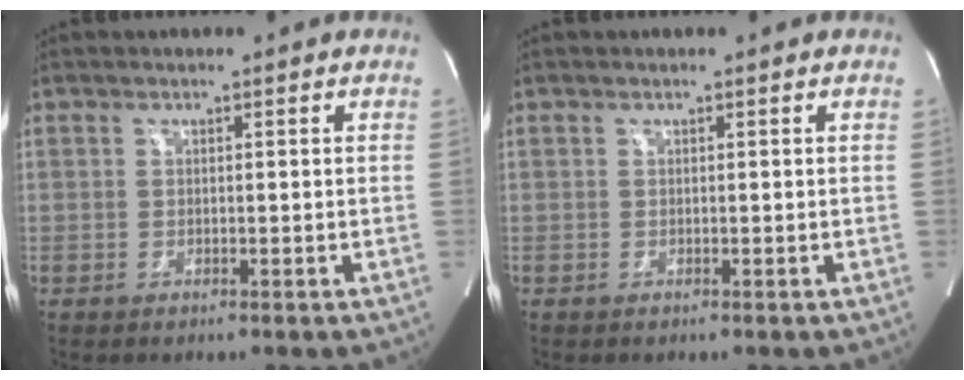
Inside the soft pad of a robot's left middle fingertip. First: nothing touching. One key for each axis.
{"total": 0.0}